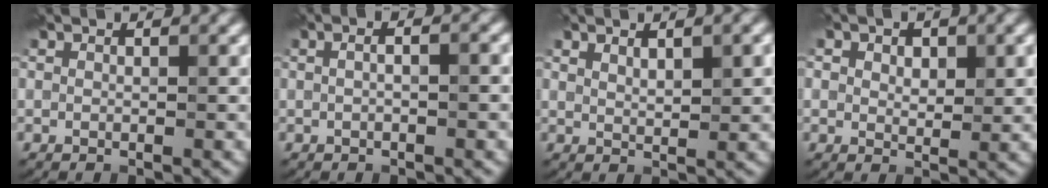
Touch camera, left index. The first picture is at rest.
{"total": 3.5, "force": [0.8, 1.8, 2.9], "torque": [-0.014, 0.019, -0.017]}
{"total": 2.7, "force": [1.4, 0.8, 2.2], "torque": [-0.036, -0.001, 0.026]}
{"total": 3.3, "force": [1.4, 2.1, 2.1], "torque": [-0.026, -0.002, 0.017]}